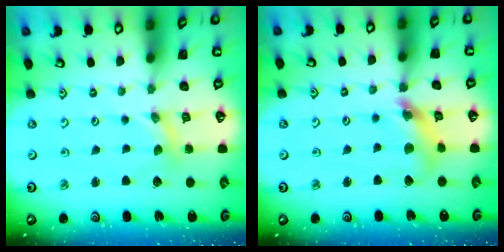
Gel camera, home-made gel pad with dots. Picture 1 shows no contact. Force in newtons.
{"total": 12.1, "press": 12.0, "slide": 1.7}